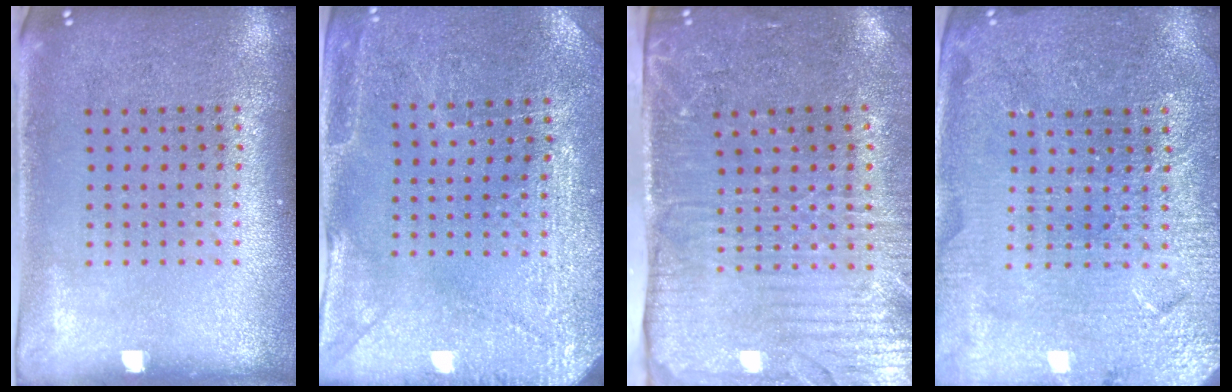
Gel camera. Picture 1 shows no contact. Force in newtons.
{"total": 2.9, "press": 2.8, "slide": 0.5}
{"total": 4.3, "press": 3.6, "slide": 2.3}
{"total": 4.0, "press": 3.8, "slide": 1.0}